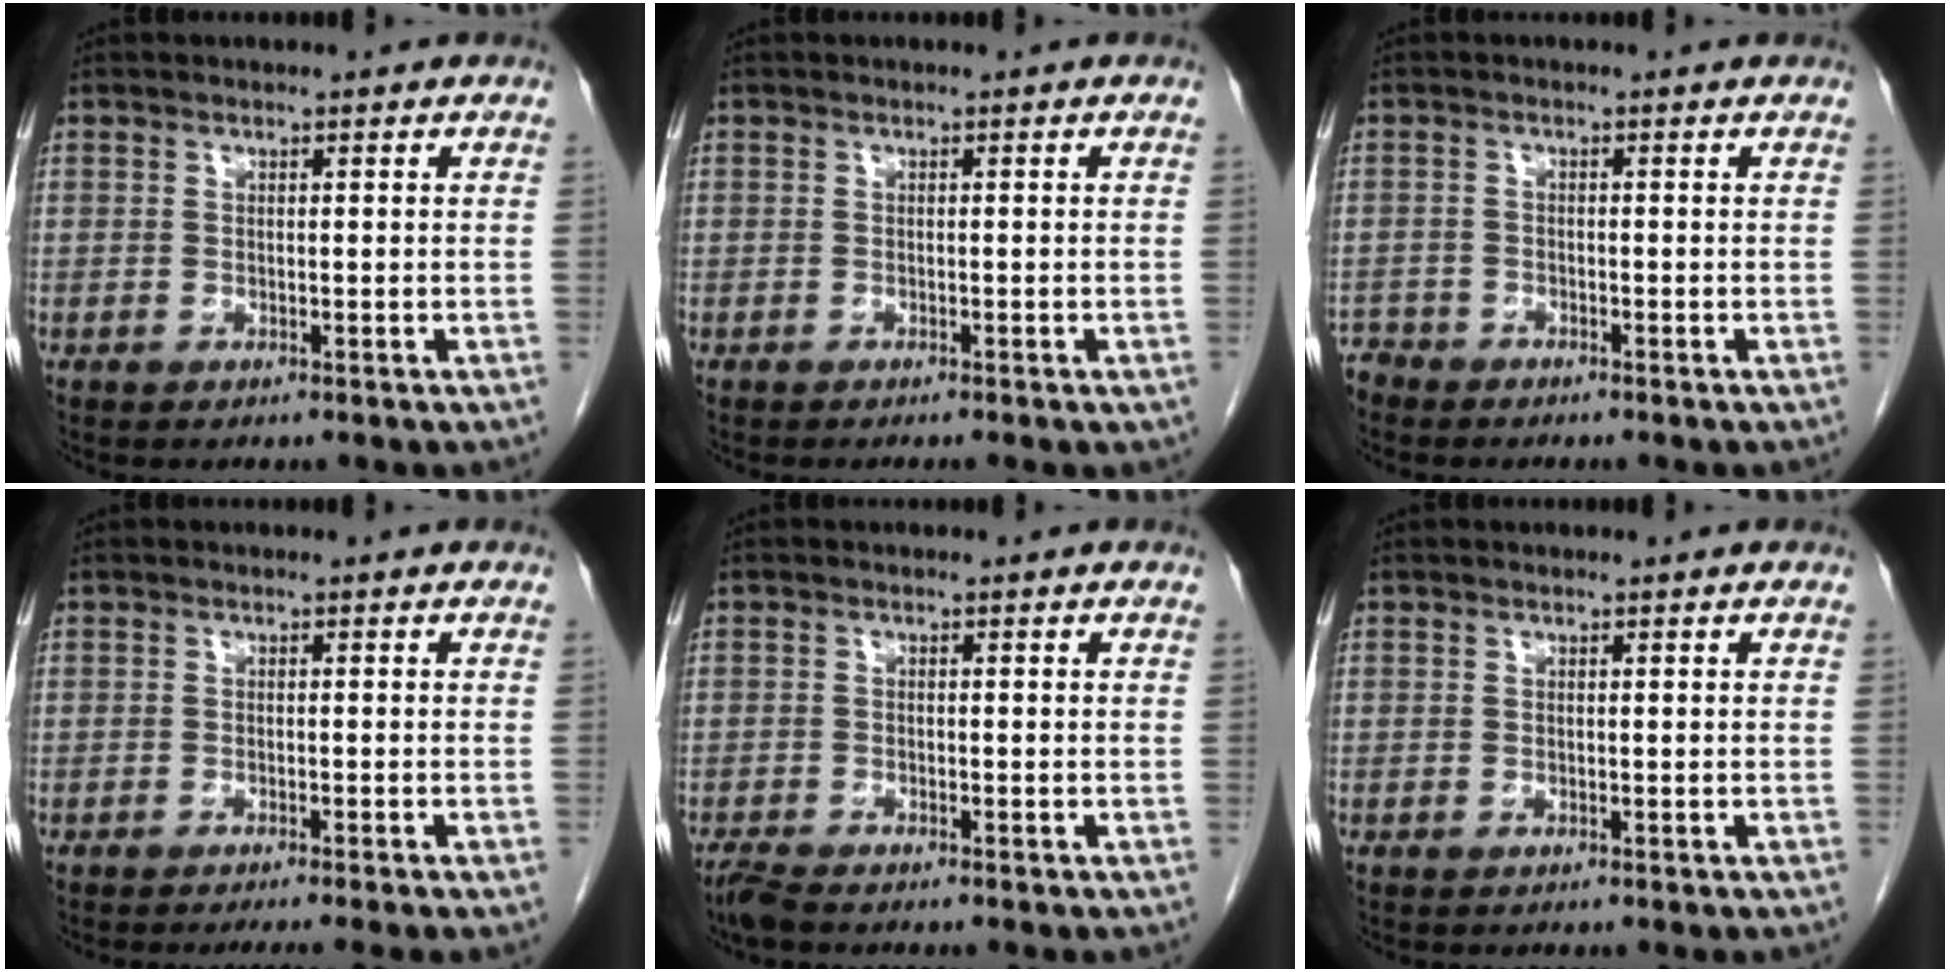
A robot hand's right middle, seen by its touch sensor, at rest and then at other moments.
{"total": 2.7, "force": [-2.0, 0.5, 1.7], "torque": [-0.016, -0.005, -0.023]}
{"total": 2.0, "force": [-1.9, 0.4, -0.2], "torque": [0.012, -0.003, -0.036]}
{"total": 4.9, "force": [-4.0, -0.9, 2.6], "torque": [-0.015, -0.007, -0.055]}
{"total": 2.4, "force": [-2.0, 0.3, 1.1], "torque": [-0.032, -0.008, -0.041]}
{"total": 0.0}